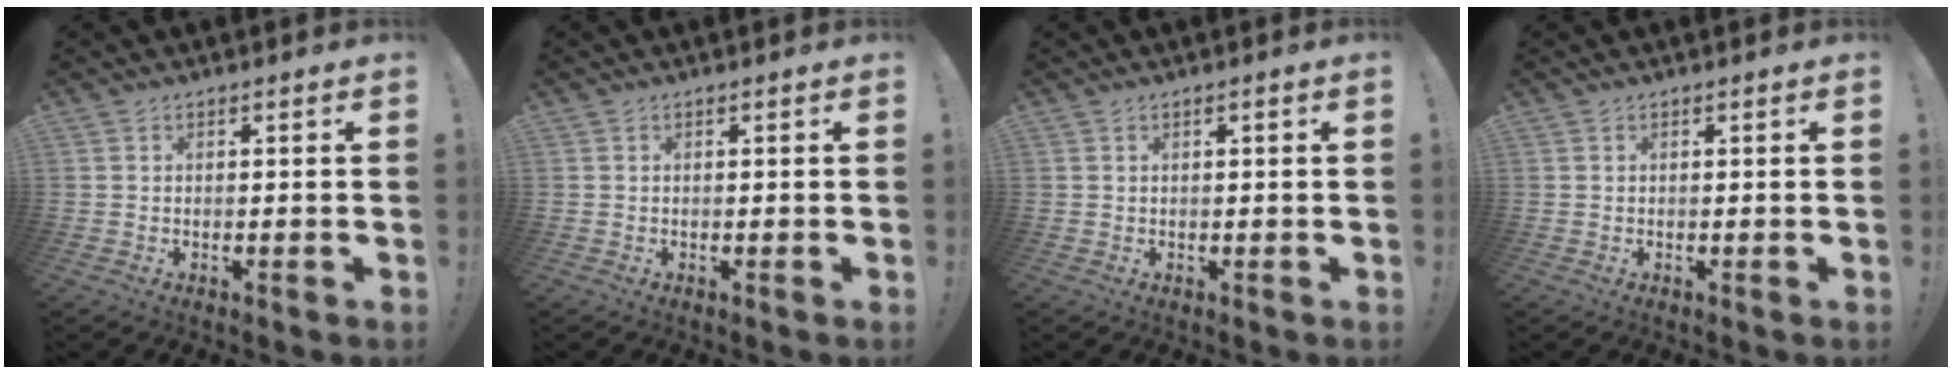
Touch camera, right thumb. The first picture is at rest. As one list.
[{"total": 0.0}, {"total": 0.8, "force": [0.2, -0.2, 0.8], "torque": [-0.006, -0.004, 0.000]}, {"total": 0.0}]